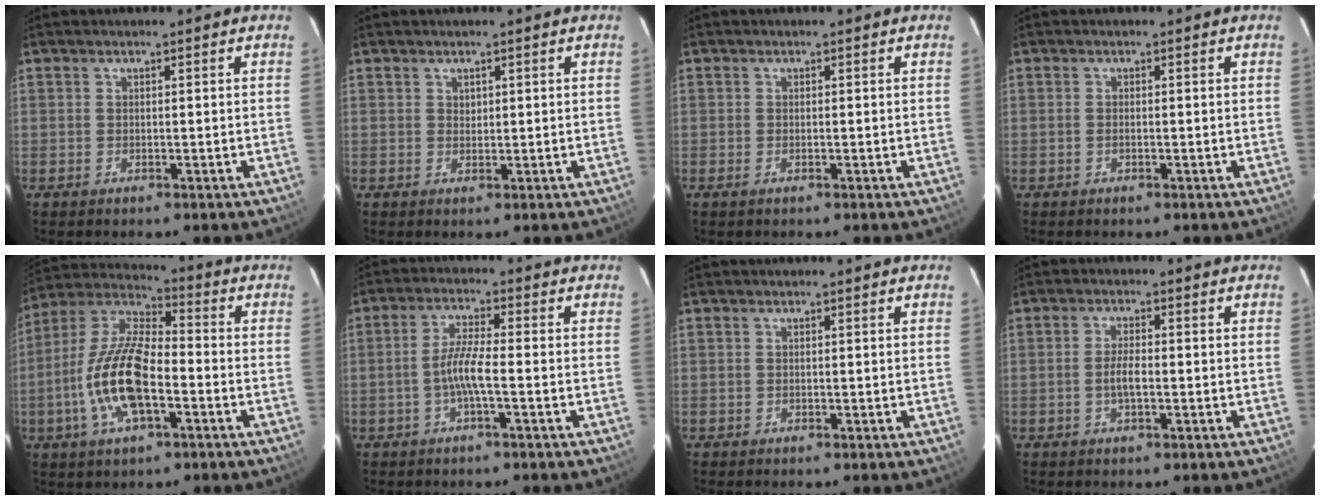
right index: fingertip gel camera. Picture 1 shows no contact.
{"total": 0.9, "force": [0.5, 0.7, 0.2], "torque": [-0.002, 0.003, 0.009]}
{"total": 0.9, "force": [-0.5, 0.3, 0.7], "torque": [-0.015, -0.002, -0.009]}
{"total": 0.7, "force": [-0.2, 0.2, 0.6], "torque": [-0.014, 0.001, -0.006]}
{"total": 15.9, "force": [-4.7, 6.2, 13.9], "torque": [-0.289, -0.001, -0.094]}
{"total": 5.1, "force": [-1.7, 0.0, 4.8], "torque": [-0.102, 0.004, -0.032]}
{"total": 0.0}
{"total": 3.0, "force": [-0.8, 0.9, 2.8], "torque": [-0.056, 0.000, -0.013]}